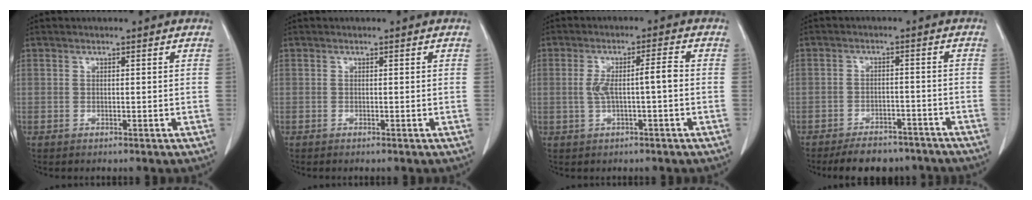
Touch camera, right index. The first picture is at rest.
{"total": 0.0}
{"total": 4.9, "force": [-0.3, 0.4, 4.9], "torque": [-0.093, 0.015, -0.001]}
{"total": 8.5, "force": [-7.3, 3.6, 2.2], "torque": [-0.017, 0.002, -0.100]}